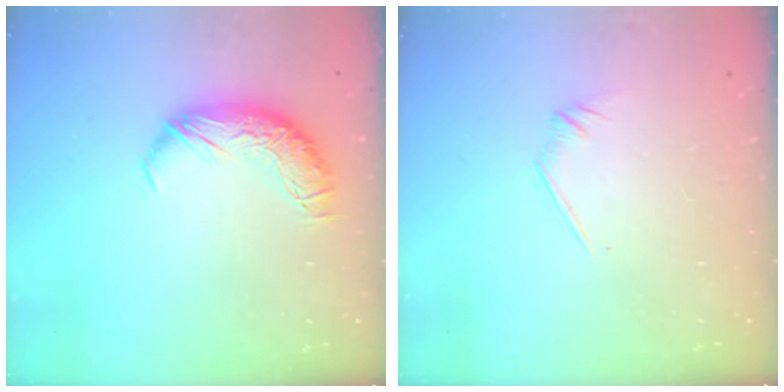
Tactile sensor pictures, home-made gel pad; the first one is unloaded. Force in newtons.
{"total": 5.6, "press": 5.4, "slide": 1.5}